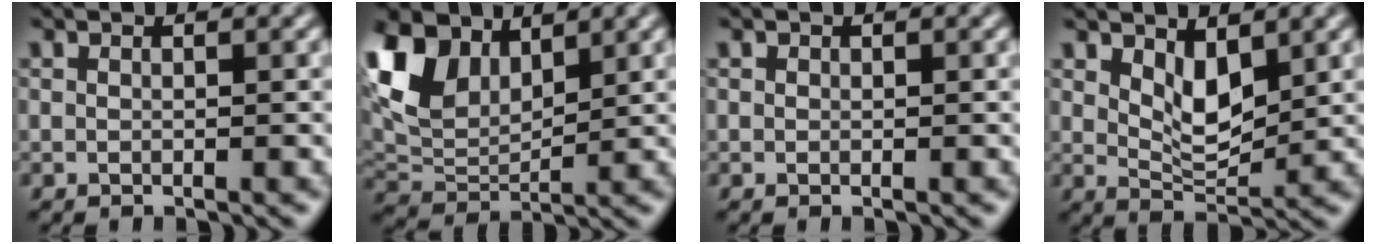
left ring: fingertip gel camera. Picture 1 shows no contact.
{"total": 8.0, "force": [3.3, 5.1, 5.1], "torque": [-0.137, 0.019, 0.071]}
{"total": 0.0}
{"total": 3.4, "force": [1.1, 1.8, 2.7], "torque": [-0.064, -0.008, 0.026]}